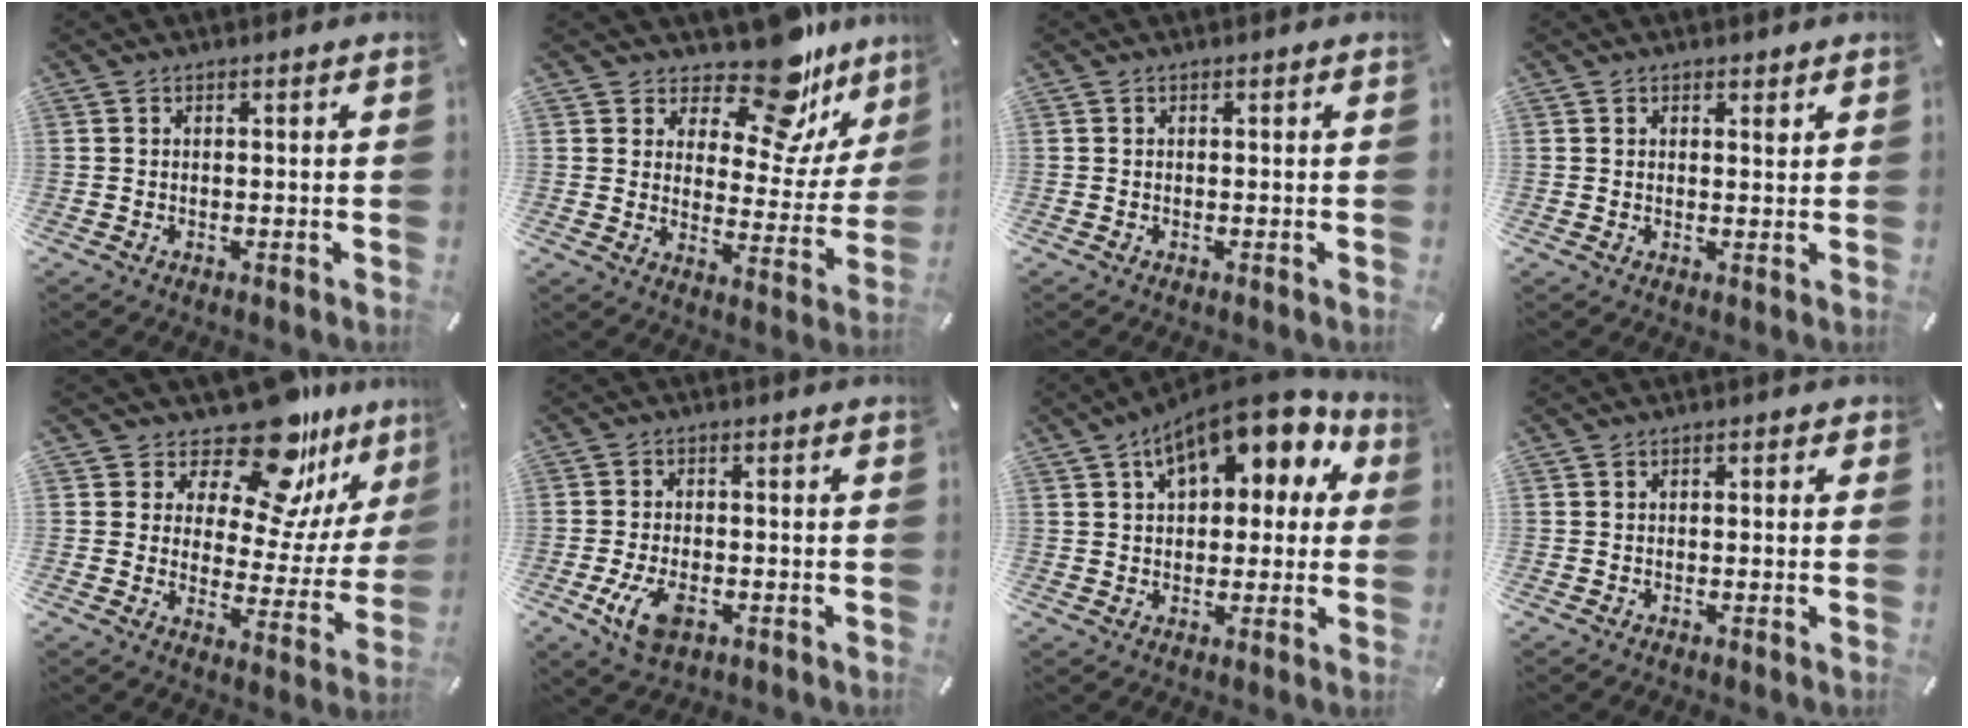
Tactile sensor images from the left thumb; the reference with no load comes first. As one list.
[{"total": 15.2, "force": [12.4, 5.7, 6.6], "torque": [-0.094, -0.112, 0.209]}, {"total": 0.0}, {"total": 1.3, "force": [0.9, 0.8, 0.4], "torque": [0.008, -0.005, 0.014]}, {"total": 16.6, "force": [14.3, 5.3, 6.6], "torque": [-0.113, -0.130, 0.242]}, {"total": 7.0, "force": [-2.7, 4.0, 5.0], "torque": [-0.117, 0.004, -0.050]}, {"total": 13.4, "force": [7.6, 7.1, 8.4], "torque": [-0.128, -0.036, 0.131]}, {"total": 0.8, "force": [-0.1, 0.6, 0.5], "torque": [-0.009, 0.005, -0.002]}]